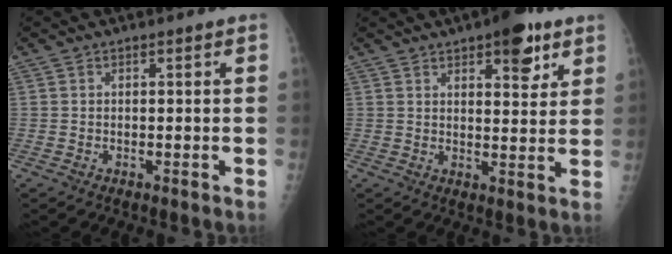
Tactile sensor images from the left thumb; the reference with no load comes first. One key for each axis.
{"total": 9.1, "fx": 5.3, "fy": 3.7, "fz": 6.4, "tx": -0.063, "ty": -0.022, "tz": 0.069}